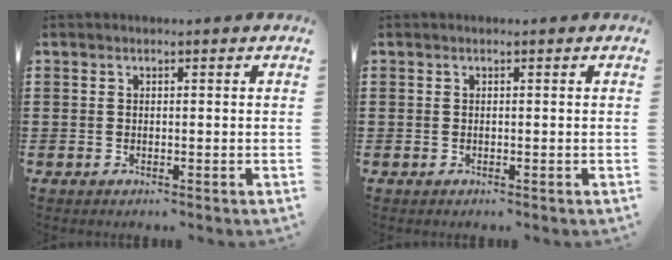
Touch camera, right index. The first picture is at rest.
{"total": 0.0}